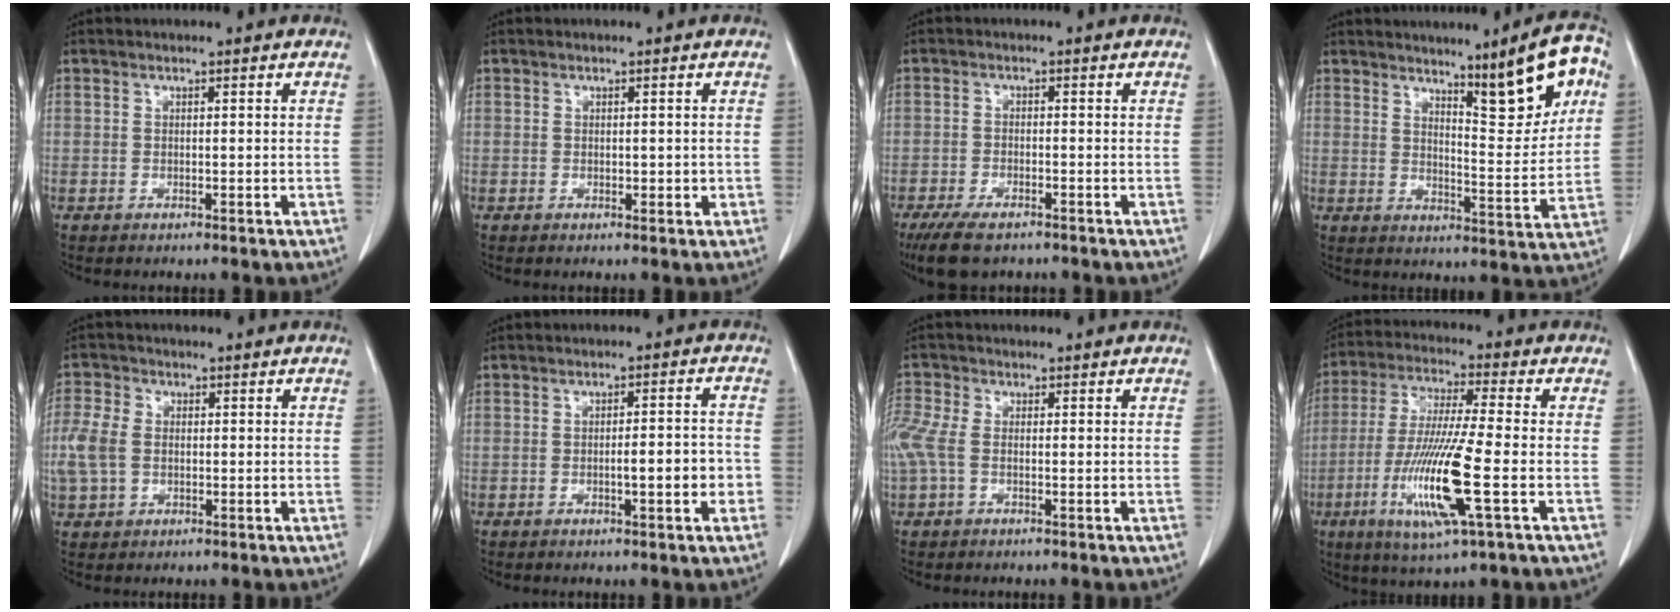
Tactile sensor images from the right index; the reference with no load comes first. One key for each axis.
{"total": 1.2, "fx": 0.0, "fy": 0.9, "fz": 0.8, "tx": -0.006, "ty": 0.003, "tz": 0.005}
{"total": 6.7, "fx": -5.0, "fy": 2.2, "fz": 3.9, "tx": -0.071, "ty": -0.012, "tz": -0.084}
{"total": 11.9, "fx": 6.3, "fy": 1.5, "fz": 9.9, "tx": -0.125, "ty": -0.004, "tz": 0.088}
{"total": 5.9, "fx": -0.3, "fy": 4.2, "fz": 4.1, "tx": -0.119, "ty": 0.015, "tz": -0.006}
{"total": 4.6, "fx": -1.4, "fy": 0.9, "fz": 4.3, "tx": -0.062, "ty": 0.013, "tz": -0.014}
{"total": 4.9, "fx": -0.6, "fy": 2.6, "fz": 4.1, "tx": -0.131, "ty": 0.020, "tz": -0.011}
{"total": 14.4, "fx": -4.3, "fy": 0.3, "fz": 13.7, "tx": -0.279, "ty": -0.022, "tz": -0.082}